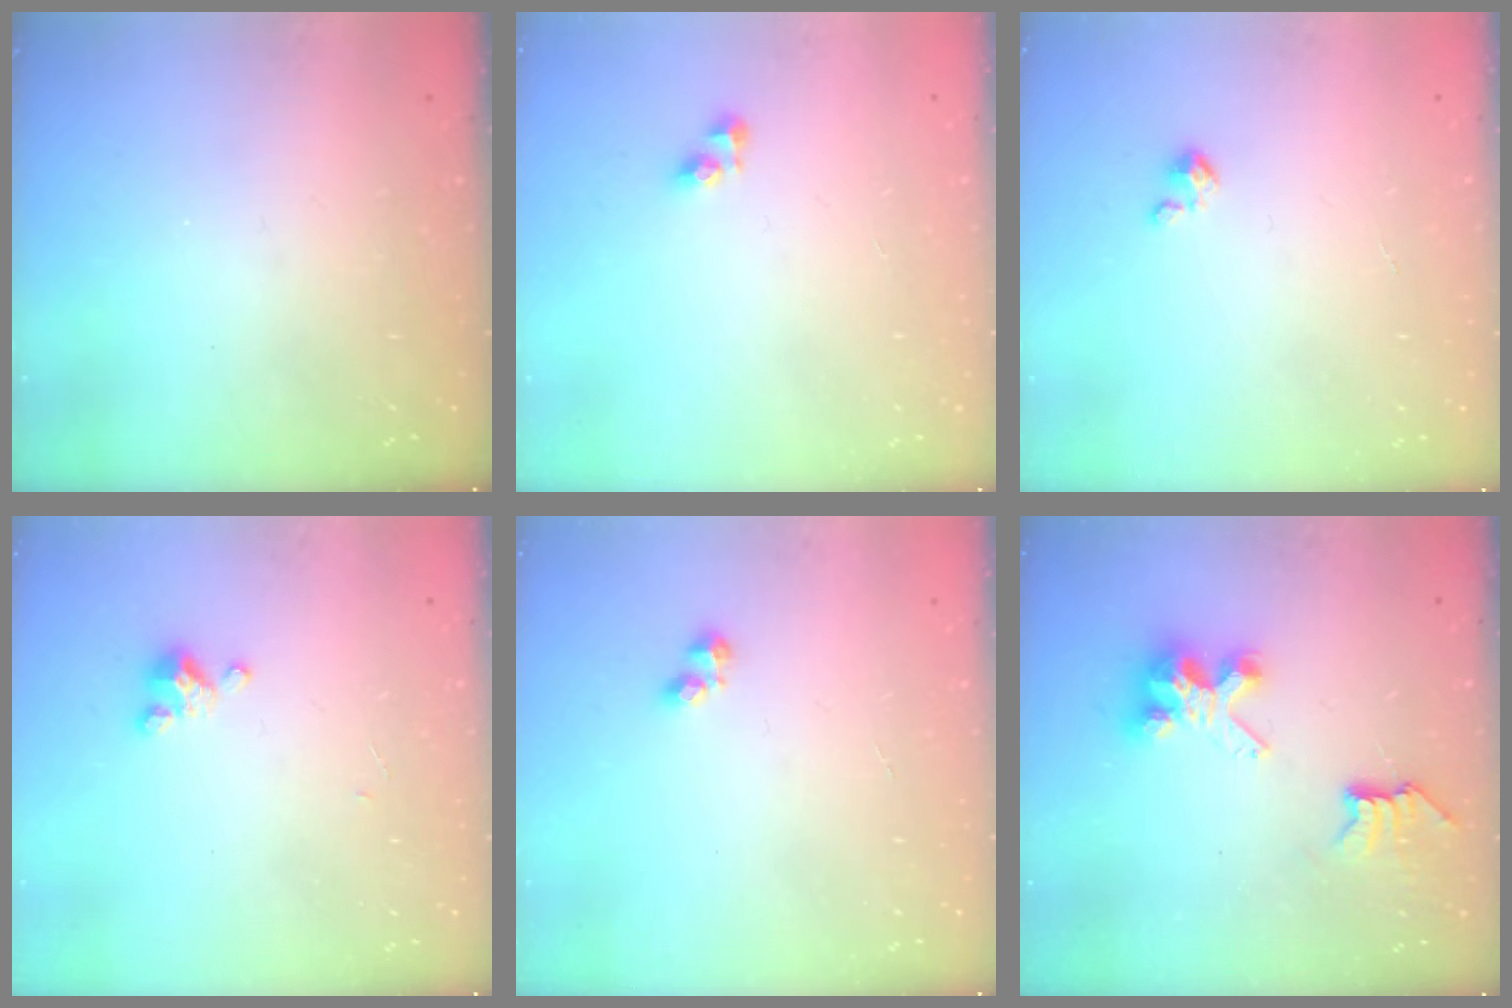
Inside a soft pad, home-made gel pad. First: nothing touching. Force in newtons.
{"total": 4.9, "press": 4.9, "slide": 0.1}
{"total": 1.8, "press": 1.8, "slide": 0.2}
{"total": 2.5, "press": 2.5, "slide": 0.3}
{"total": 2.4, "press": 2.3, "slide": 0.5}
{"total": 6.9, "press": 6.9, "slide": 0.0}